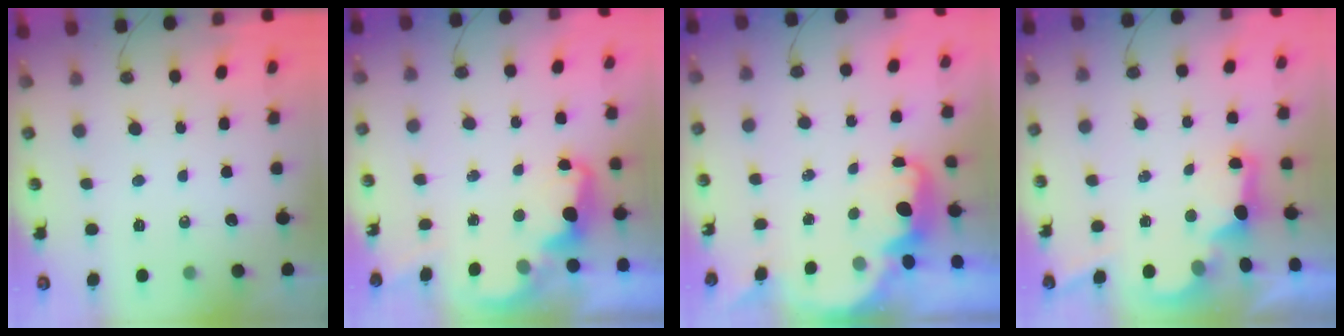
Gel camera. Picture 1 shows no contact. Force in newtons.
{"total": 2.6, "press": 2.5, "slide": 0.6}
{"total": 2.6, "press": 2.6, "slide": 0.6}
{"total": 2.8, "press": 2.6, "slide": 0.9}